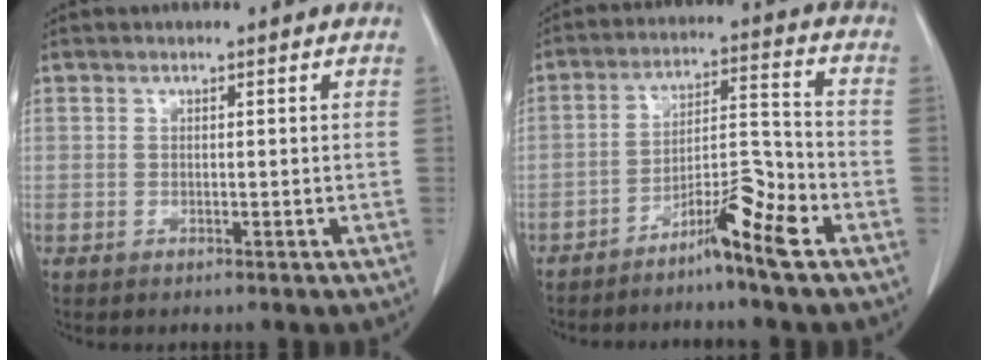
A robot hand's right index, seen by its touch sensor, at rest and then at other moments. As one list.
[{"total": 7.8, "force": [-5.2, 0.2, 5.9], "torque": [-0.096, 0.012, -0.090]}]